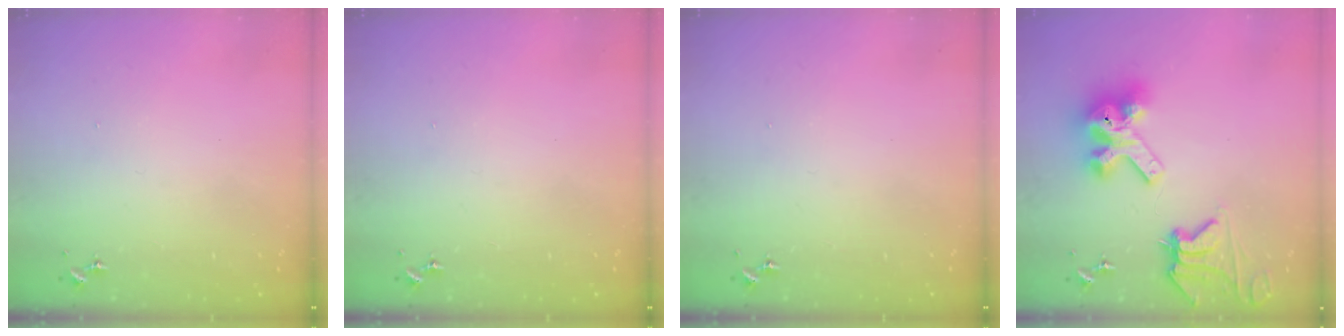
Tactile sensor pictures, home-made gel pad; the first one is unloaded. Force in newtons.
{"total": 0.0}
{"total": 0.0}
{"total": 15.5, "press": 15.4, "slide": 2.1}